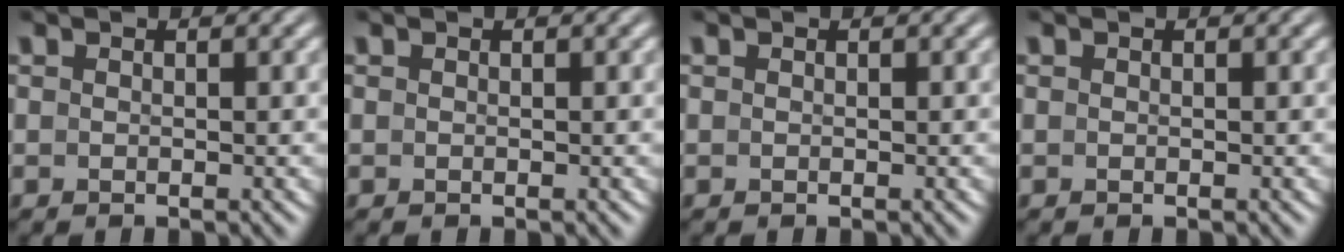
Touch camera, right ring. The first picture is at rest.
{"total": 0.0}
{"total": 0.0}
{"total": 0.0}